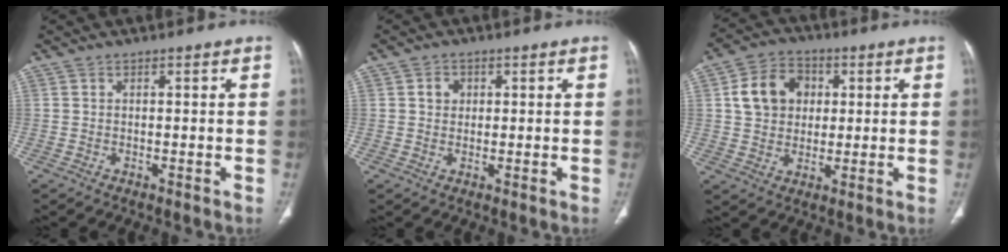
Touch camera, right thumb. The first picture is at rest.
{"total": 2.4, "force": [0.7, 2.1, 1.0], "torque": [-0.006, 0.000, 0.010]}
{"total": 10.5, "force": [2.3, 8.5, 5.8], "torque": [-0.077, 0.005, 0.036]}